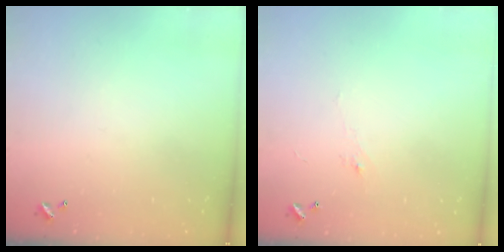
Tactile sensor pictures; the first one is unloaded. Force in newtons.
{"total": 1.2, "press": 0.8, "slide": 0.8}